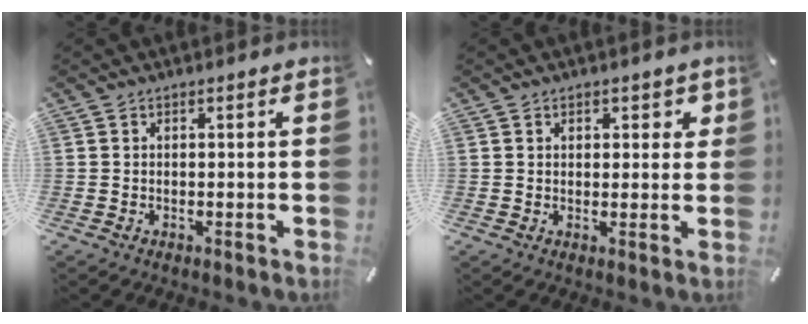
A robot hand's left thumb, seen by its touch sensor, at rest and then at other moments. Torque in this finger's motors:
{"motor_torque": [-0.02, 0.04, 0.03, 0.10, -0.03]}